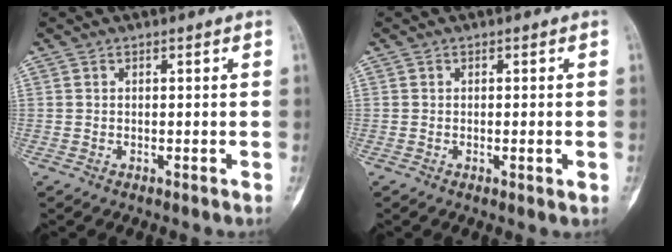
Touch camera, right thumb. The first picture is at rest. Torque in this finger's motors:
{"motor_torque": [-0.64, -0.22, -0.64, 0.10, -0.04]}